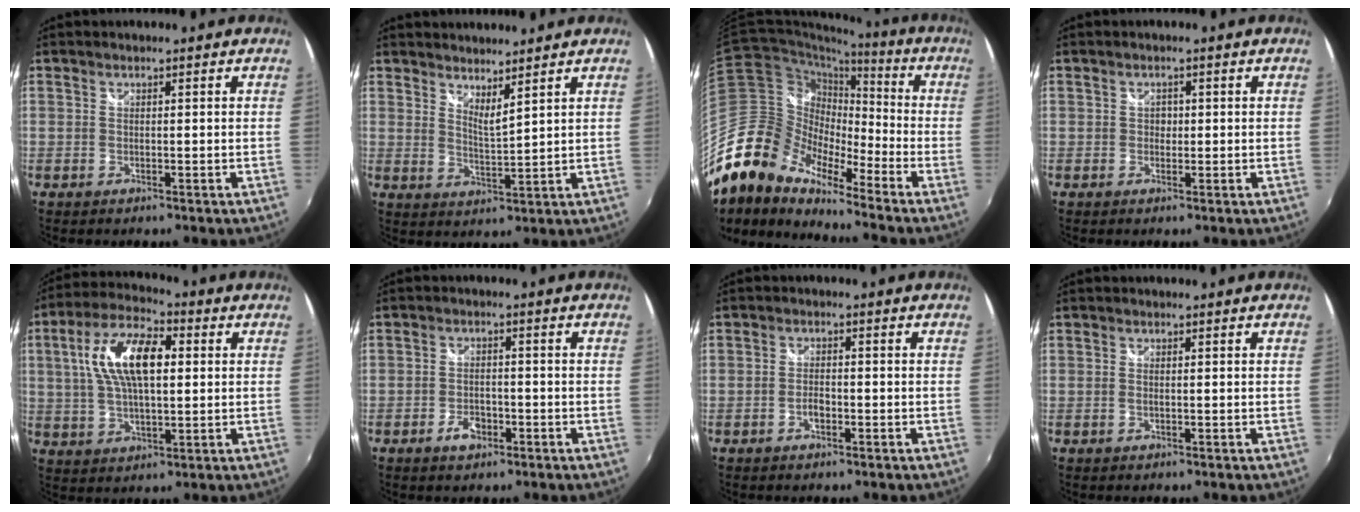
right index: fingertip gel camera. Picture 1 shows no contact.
{"total": 4.6, "force": [4.1, 0.1, 2.1], "torque": [-0.033, -0.007, 0.062]}
{"total": 16.3, "force": [-12.5, 7.4, 7.5], "torque": [-0.135, 0.001, -0.254]}
{"total": 1.3, "force": [-0.2, 1.2, 0.3], "torque": [-0.001, 0.001, -0.004]}
{"total": 14.0, "force": [2.7, 6.2, 12.3], "torque": [-0.236, 0.023, 0.045]}
{"total": 4.1, "force": [-2.3, 2.4, 2.4], "torque": [-0.052, -0.001, -0.038]}
{"total": 2.5, "force": [-1.2, 1.2, 1.9], "torque": [-0.041, 0.002, -0.024]}
{"total": 0.8, "force": [-0.2, 0.3, 0.8], "torque": [-0.018, -0.001, -0.005]}